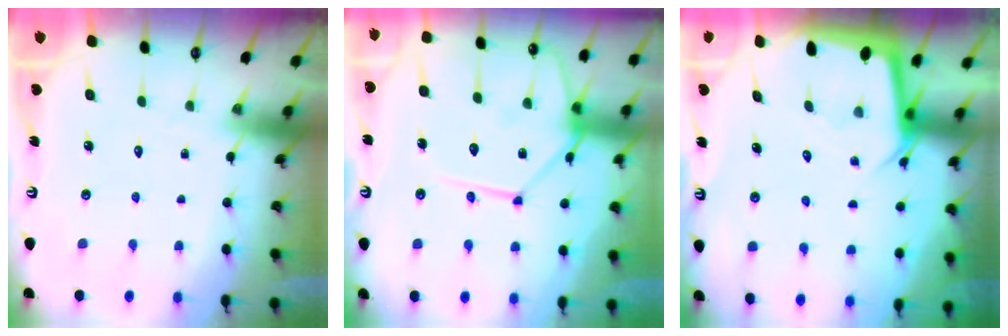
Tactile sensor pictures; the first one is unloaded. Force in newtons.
{"total": 15.1, "press": 15.0, "slide": 1.3}
{"total": 3.0, "press": 3.0, "slide": 0.3}